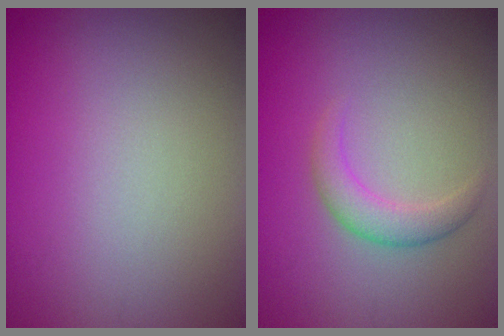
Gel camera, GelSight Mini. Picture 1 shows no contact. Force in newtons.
{"total": 2.2, "press": 2.2, "slide": 0.2}